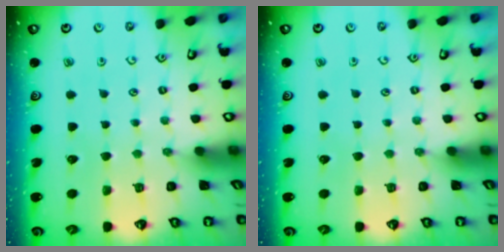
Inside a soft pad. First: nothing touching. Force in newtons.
{"total": 0.0}